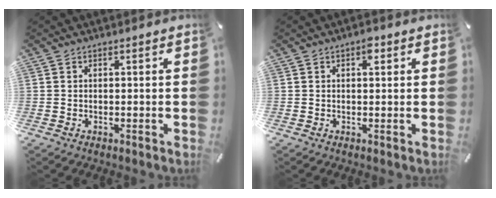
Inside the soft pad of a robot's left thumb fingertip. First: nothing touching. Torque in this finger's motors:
{"motor_torque": [0.44, 0.19, -0.05, 0.02, 0.09]}